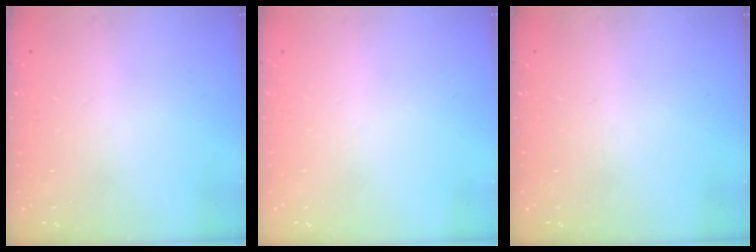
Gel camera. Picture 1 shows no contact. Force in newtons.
{"total": 0.0}
{"total": 0.0}